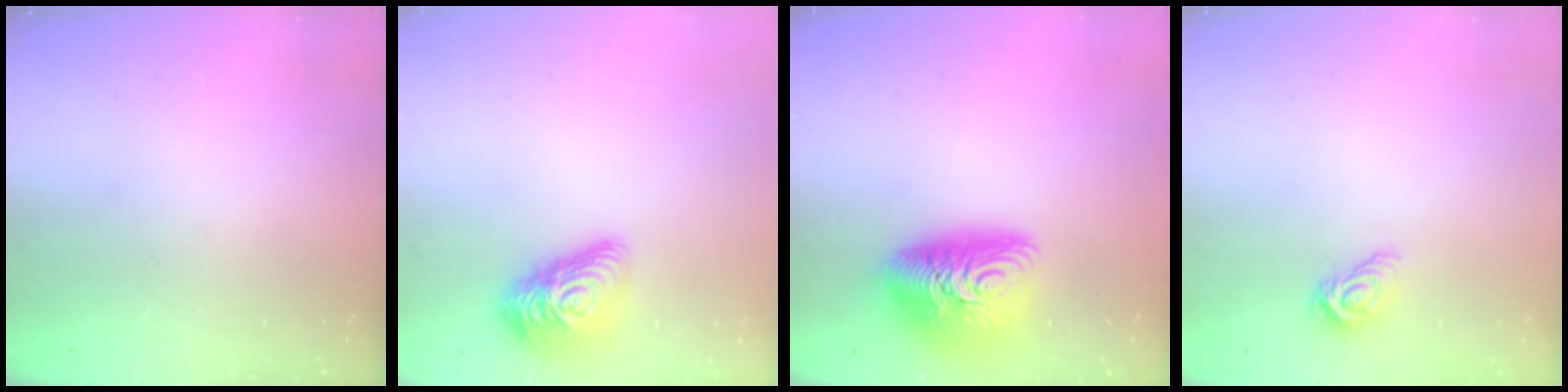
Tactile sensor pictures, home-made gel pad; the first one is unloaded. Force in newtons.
{"total": 15.5, "press": 15.5, "slide": 0.8}
{"total": 13.7, "press": 13.6, "slide": 1.1}
{"total": 7.5, "press": 7.5, "slide": 0.3}